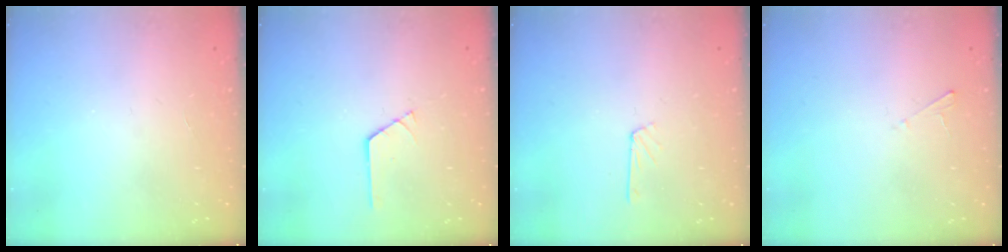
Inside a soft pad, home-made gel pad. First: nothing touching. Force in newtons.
{"total": 1.0, "press": 1.0, "slide": 0.1}
{"total": 3.5, "press": 3.5, "slide": 0.3}
{"total": 2.0, "press": 2.0, "slide": 0.2}